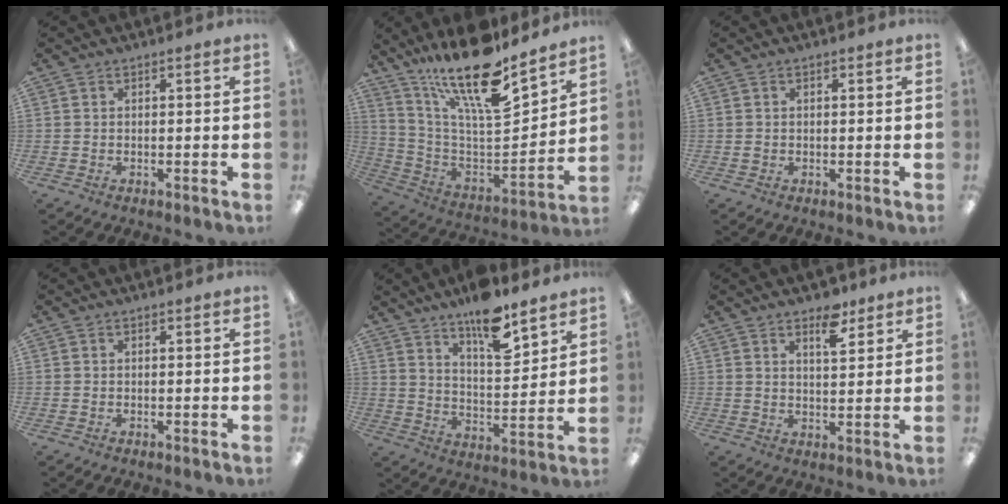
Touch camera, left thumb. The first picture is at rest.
{"total": 22.5, "force": [16.8, 6.2, 13.7], "torque": [-0.247, -0.114, 0.286]}
{"total": 0.8, "force": [0.0, 0.6, 0.5], "torque": [-0.009, 0.006, -0.002]}
{"total": 0.0}
{"total": 13.0, "force": [10.2, 4.0, 6.9], "torque": [-0.108, -0.066, 0.177]}
{"total": 6.6, "force": [4.6, 2.8, 3.8], "torque": [-0.039, -0.026, 0.073]}